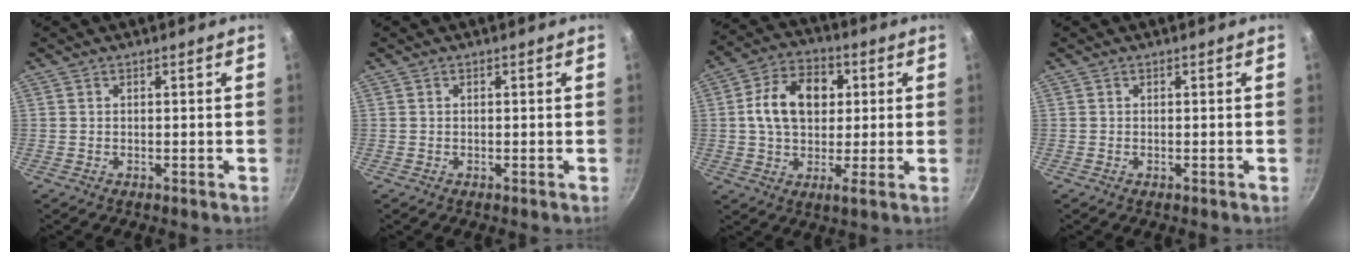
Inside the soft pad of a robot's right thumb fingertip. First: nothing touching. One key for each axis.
{"total": 0.0}
{"total": 13.5, "fx": 2.5, "fy": 9.0, "fz": 9.7, "tx": -0.136, "ty": 0.008, "tz": 0.022}
{"total": 0.0}